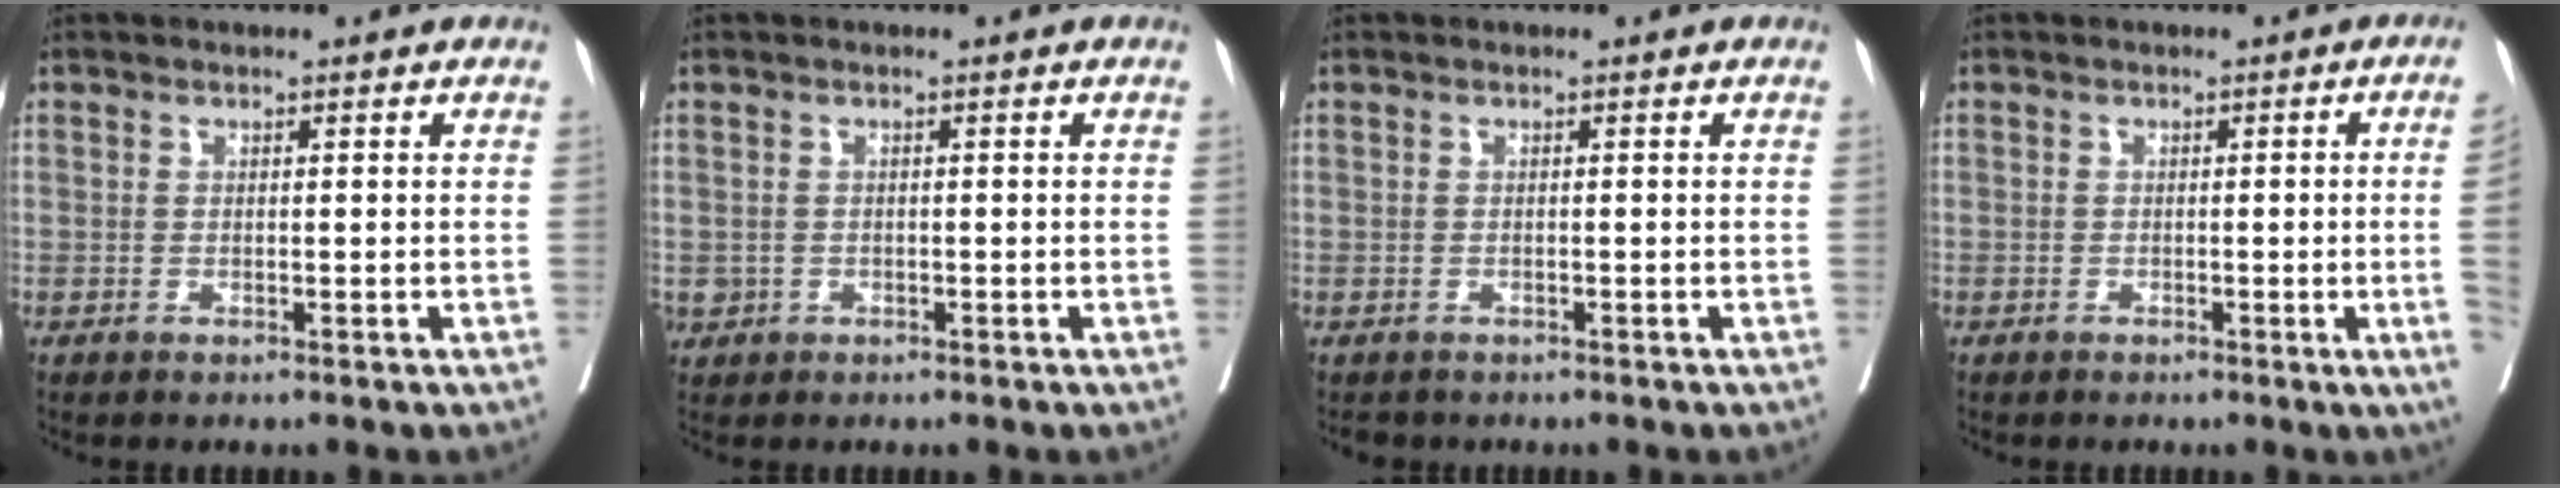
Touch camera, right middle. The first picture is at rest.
{"total": 1.3, "force": [-0.3, 1.3, 0.1], "torque": [0.001, 0.005, -0.001]}
{"total": 1.8, "force": [-1.5, 0.9, 0.2], "torque": [-0.008, -0.002, -0.024]}
{"total": 4.4, "force": [-0.7, -1.6, 4.0], "torque": [-0.041, -0.008, -0.009]}